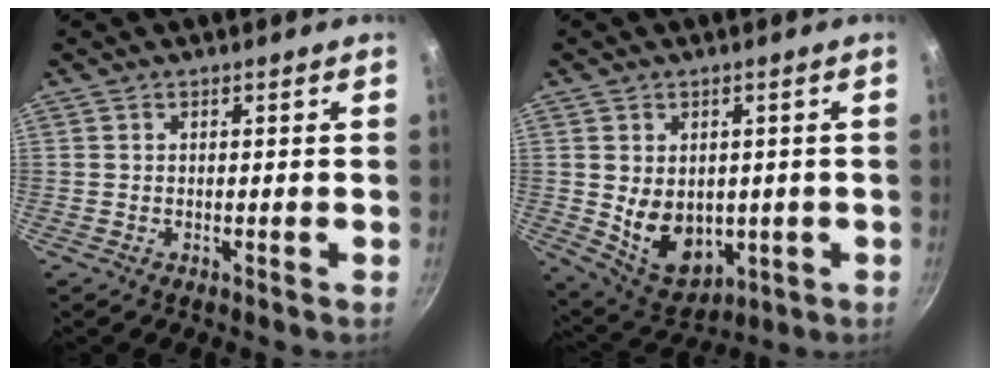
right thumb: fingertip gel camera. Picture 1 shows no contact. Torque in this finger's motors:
{"motor_torque": [-0.68, 1.21, 1.07, 0.26, 0.05]}